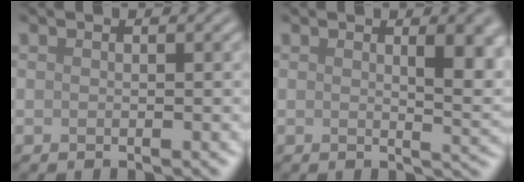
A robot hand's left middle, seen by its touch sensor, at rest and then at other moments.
{"total": 4.8, "force": [1.4, 1.6, 4.3], "torque": [-0.045, 0.000, 0.023]}